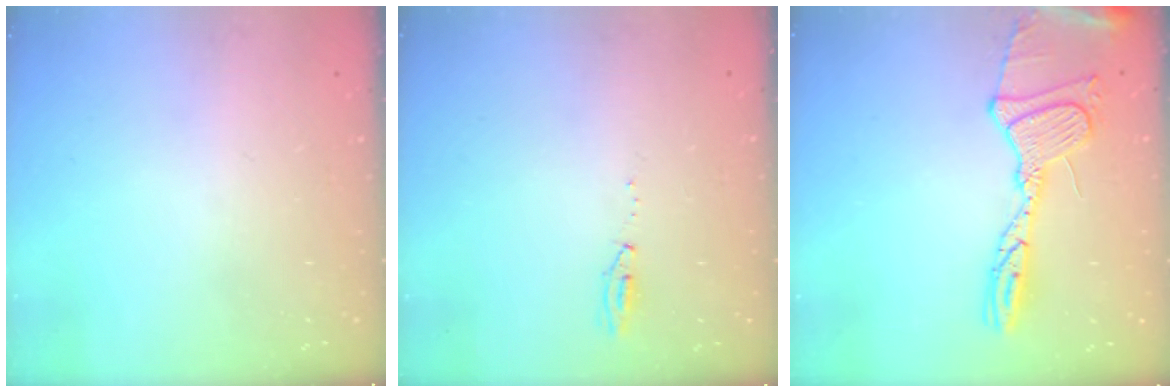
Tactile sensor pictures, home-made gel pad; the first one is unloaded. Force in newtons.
{"total": 5.0, "press": 3.7, "slide": 3.3}
{"total": 17.1, "press": 17.1, "slide": 1.5}